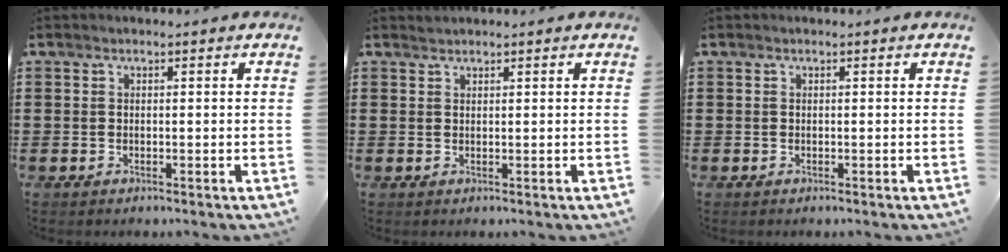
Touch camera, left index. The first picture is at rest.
{"total": 0.8, "force": [0.8, 0.1, 0.1], "torque": [-0.004, -0.001, 0.015]}
{"total": 0.0}